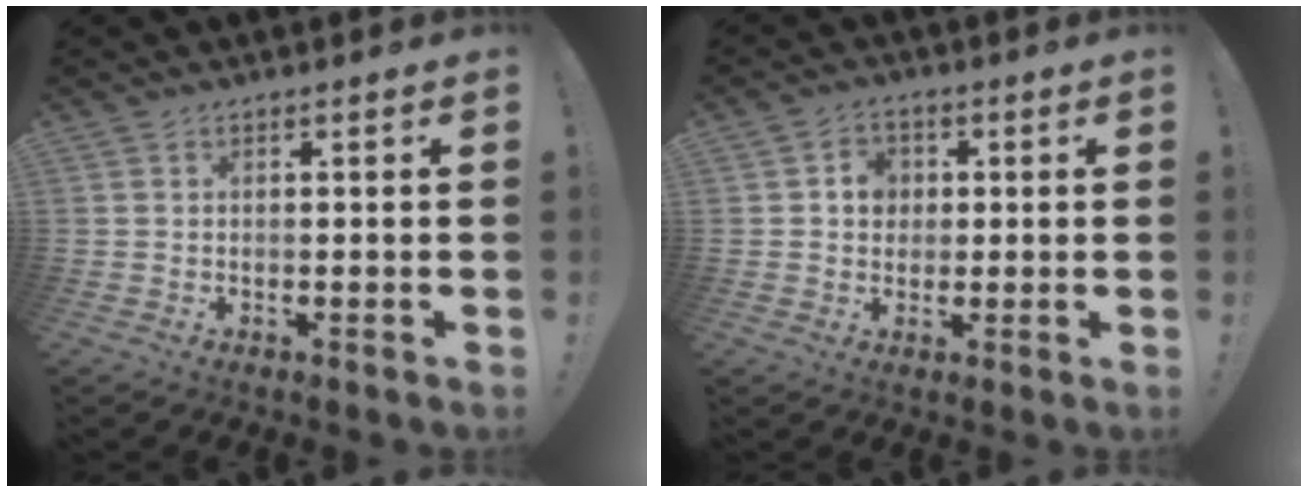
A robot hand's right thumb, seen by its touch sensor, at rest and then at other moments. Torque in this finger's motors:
{"motor_torque": [0.58, 1.01, 0.32, -0.36, -0.02]}